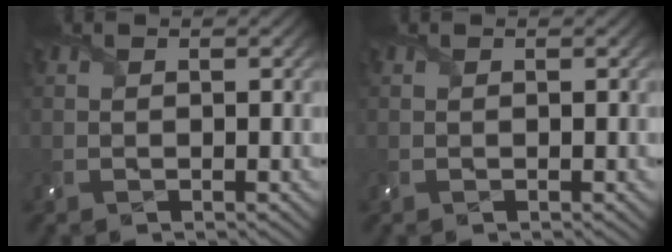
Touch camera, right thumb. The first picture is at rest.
{"total": 0.0}